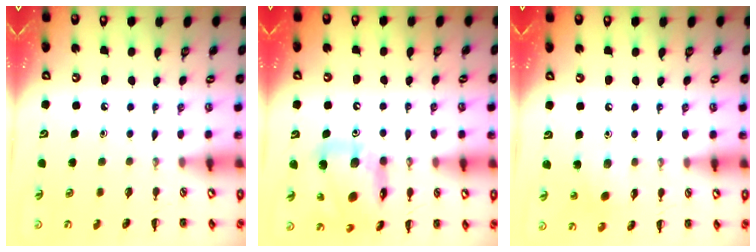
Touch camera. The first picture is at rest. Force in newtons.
{"total": 16.8, "press": 16.5, "slide": 2.9}
{"total": 8.8, "press": 8.6, "slide": 1.8}